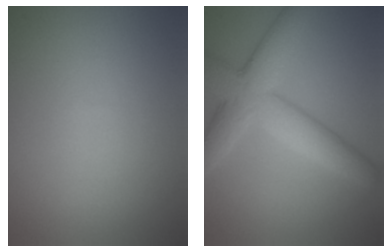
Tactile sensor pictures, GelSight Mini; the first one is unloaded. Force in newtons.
{"total": 6.4, "press": 6.4, "slide": 0.1}